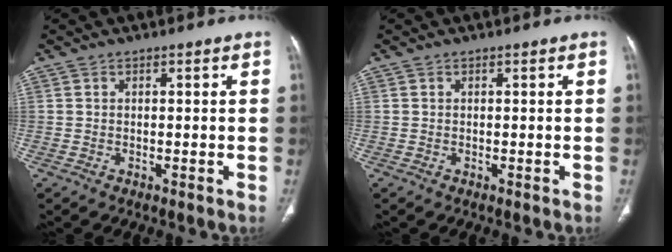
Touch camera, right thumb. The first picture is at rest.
{"total": 0.0}